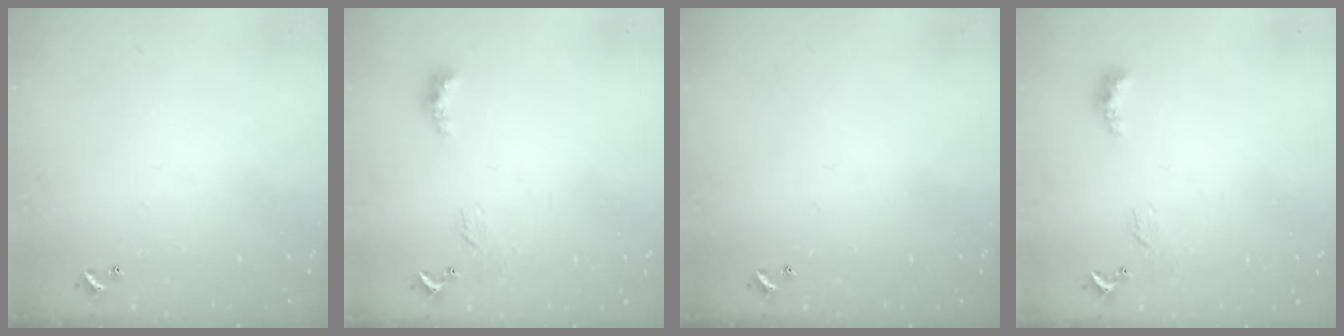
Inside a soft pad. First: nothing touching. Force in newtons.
{"total": 1.6, "press": 1.5, "slide": 0.5}
{"total": 0.0}
{"total": 1.6, "press": 1.5, "slide": 0.5}